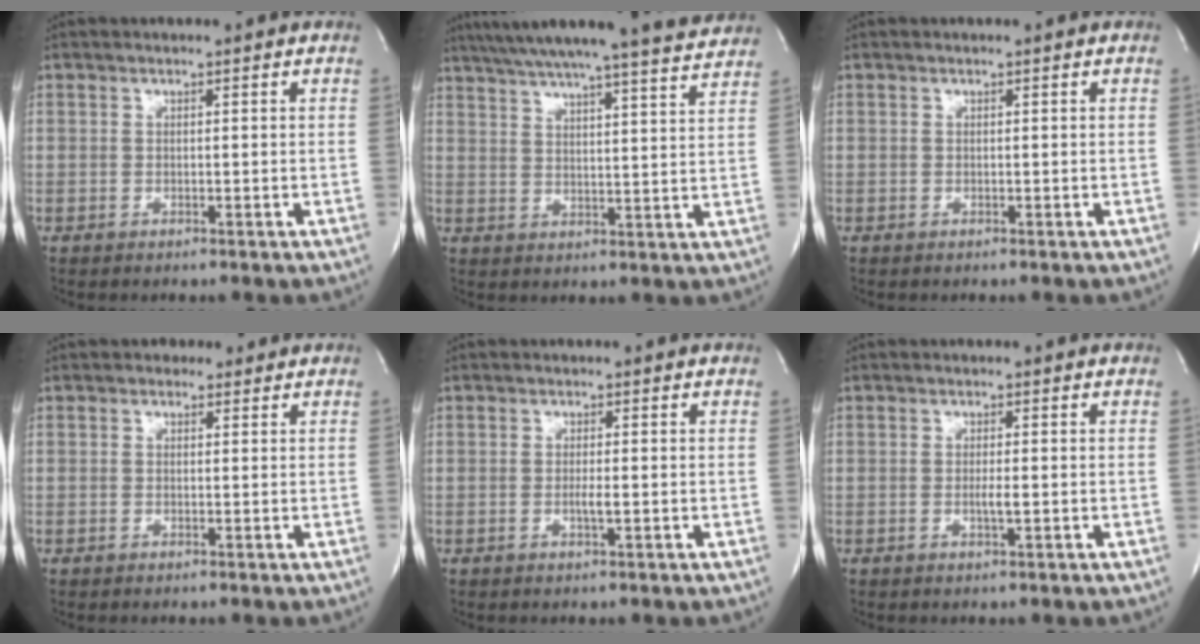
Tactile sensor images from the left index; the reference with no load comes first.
{"total": 19.6, "force": [18.0, -0.4, 7.8], "torque": [-0.129, -0.020, 0.237]}
{"total": 0.0}
{"total": 1.6, "force": [1.0, 1.3, 0.1], "torque": [0.000, 0.012, 0.009]}
{"total": 1.4, "force": [-0.4, 0.0, 1.4], "torque": [-0.029, -0.003, -0.006]}
{"total": 1.5, "force": [-0.3, 0.0, 1.4], "torque": [-0.030, -0.003, -0.005]}